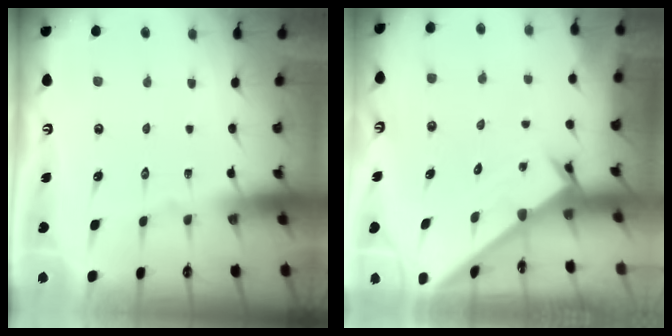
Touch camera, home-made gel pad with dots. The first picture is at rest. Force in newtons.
{"total": 1.7, "press": 1.7, "slide": 0.1}